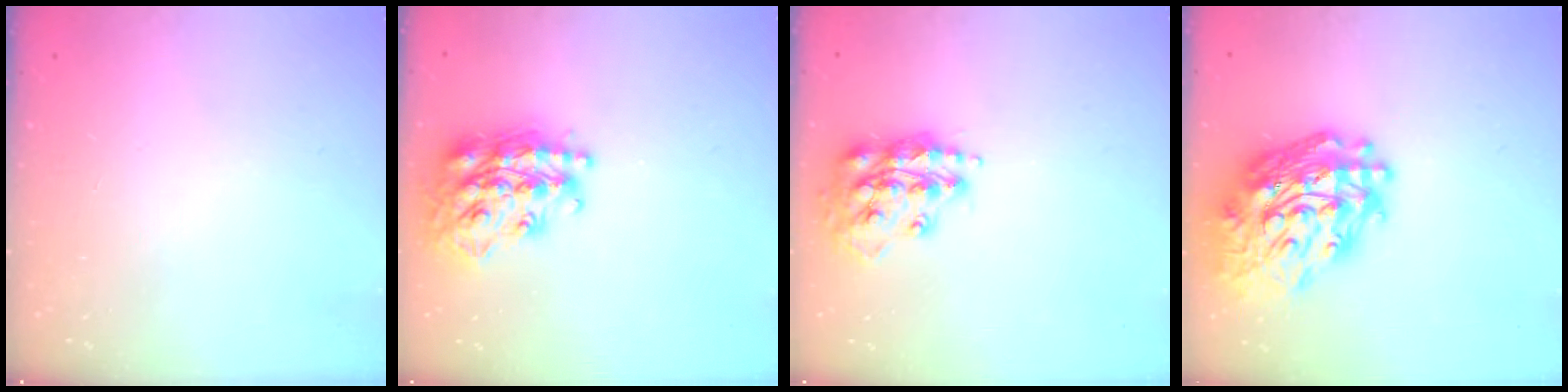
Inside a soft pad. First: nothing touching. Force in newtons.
{"total": 23.2, "press": 23.2, "slide": 1.8}
{"total": 17.4, "press": 17.4, "slide": 1.4}
{"total": 24.3, "press": 24.2, "slide": 2.6}